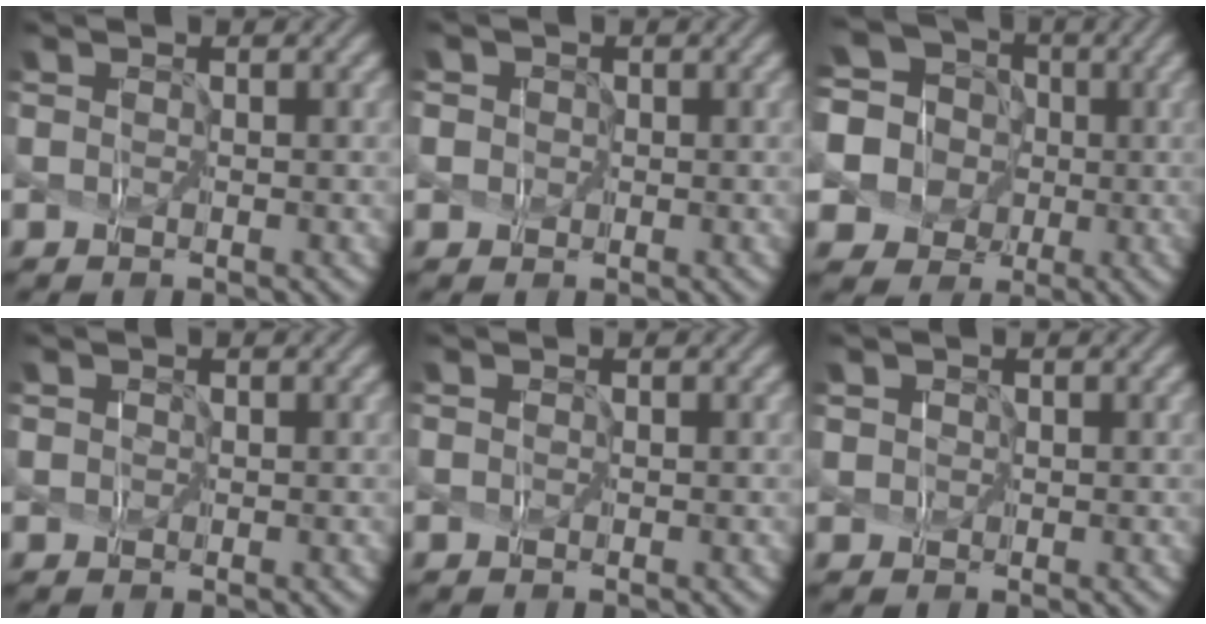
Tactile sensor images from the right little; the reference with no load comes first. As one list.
[{"total": 4.2, "force": [0.7, 3.9, 1.3], "torque": [-0.034, 0.038, -0.012]}, {"total": 11.7, "force": [0.5, 10.8, 4.6], "torque": [-0.156, 0.023, -0.017]}, {"total": 1.5, "force": [0.6, 1.3, 0.6], "torque": [0.004, 0.013, -0.009]}, {"total": 0.0}, {"total": 2.1, "force": [0.9, 1.8, 0.7], "torque": [-0.009, 0.017, 0.008]}]